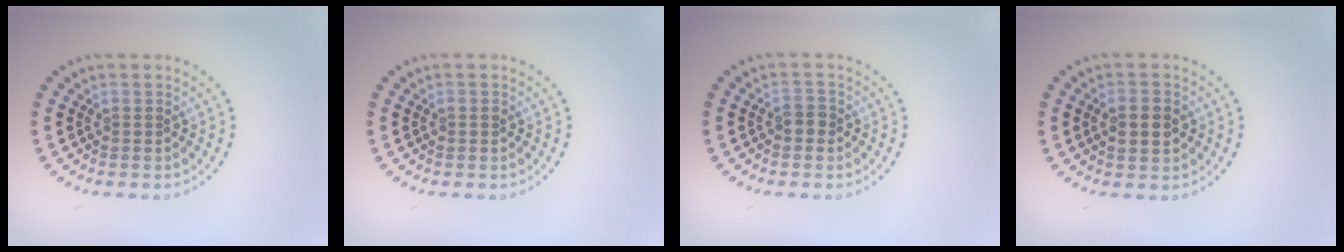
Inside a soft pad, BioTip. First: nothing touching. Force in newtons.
{"total": 0.9, "press": 0.8, "slide": 0.2}
{"total": 1.4, "press": 1.3, "slide": 0.4}
{"total": 2.6, "press": 2.6, "slide": 0.1}